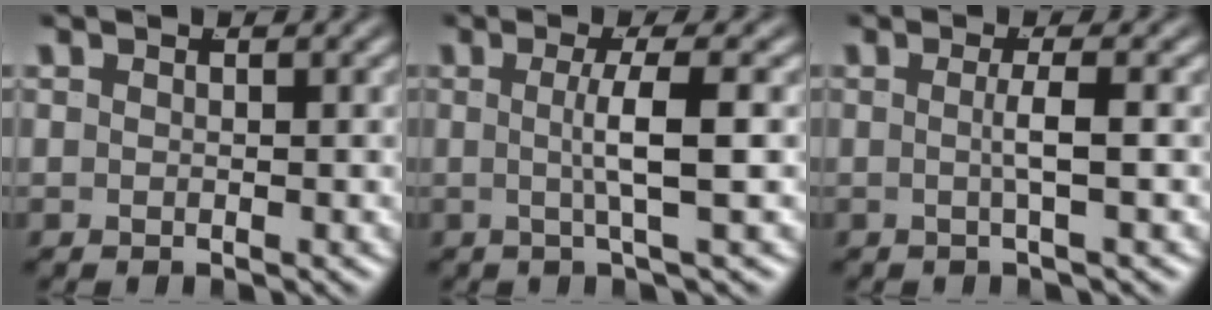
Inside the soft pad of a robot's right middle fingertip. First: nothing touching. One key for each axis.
{"total": 3.2, "fx": 0.1, "fy": -0.9, "fz": 3.1, "tx": -0.056, "ty": -0.003, "tz": 0.003}
{"total": 1.9, "fx": -0.4, "fy": -0.8, "fz": 1.7, "tx": -0.033, "ty": -0.002, "tz": -0.007}